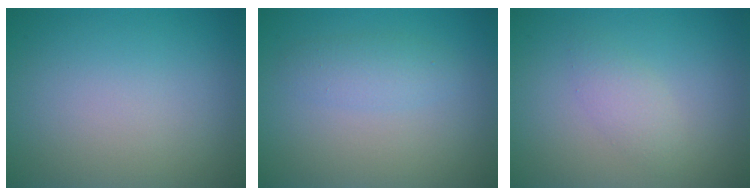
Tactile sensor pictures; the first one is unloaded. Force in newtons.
{"total": 1.8, "press": 1.8, "slide": 0.0}
{"total": 1.7, "press": 1.7, "slide": 0.1}